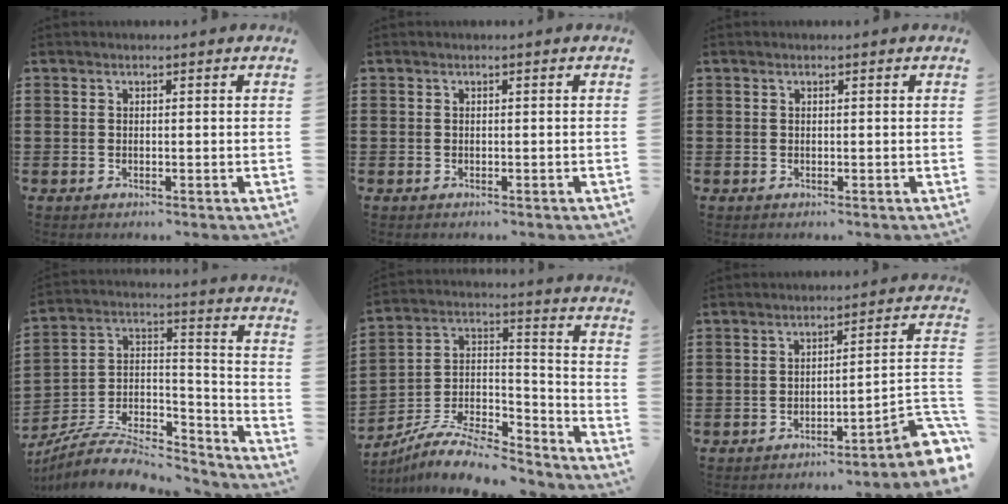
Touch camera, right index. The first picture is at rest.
{"total": 0.0}
{"total": 0.0}
{"total": 7.7, "force": [-6.7, 2.5, 2.9], "torque": [-0.057, 0.008, -0.131]}
{"total": 10.0, "force": [-8.6, 2.8, 4.3], "torque": [-0.076, 0.022, -0.166]}
{"total": 5.0, "force": [-3.1, 0.2, 3.9], "torque": [-0.058, -0.022, -0.061]}